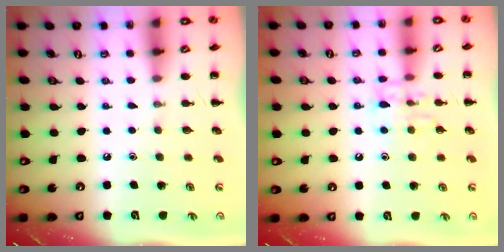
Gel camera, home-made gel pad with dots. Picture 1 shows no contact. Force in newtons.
{"total": 8.7, "press": 8.7, "slide": 0.7}